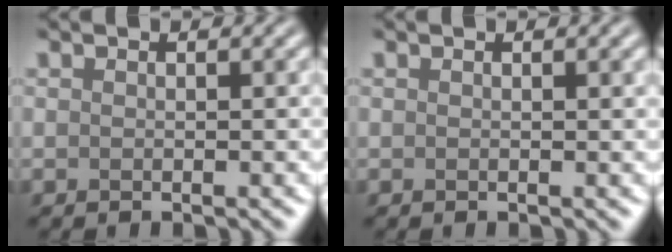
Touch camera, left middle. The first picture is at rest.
{"total": 0.7, "force": [0.3, 0.1, 0.6], "torque": [-0.005, 0.003, 0.004]}